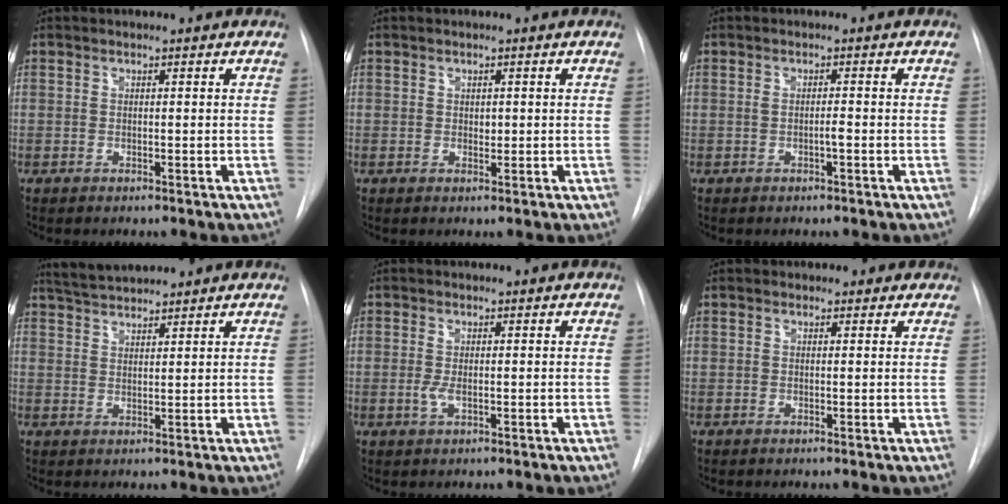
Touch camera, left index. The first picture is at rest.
{"total": 0.7, "force": [0.1, 0.6, 0.4], "torque": [-0.004, 0.001, 0.005]}
{"total": 1.0, "force": [-0.4, 0.0, 0.9], "torque": [-0.017, 0.002, -0.004]}
{"total": 5.8, "force": [5.5, 0.6, 1.6], "torque": [-0.035, 0.031, 0.100]}
{"total": 1.7, "force": [-0.1, 0.6, 1.6], "torque": [-0.038, -0.003, 0.001]}
{"total": 1.9, "force": [1.5, 1.2, 0.1], "torque": [0.007, 0.003, 0.008]}